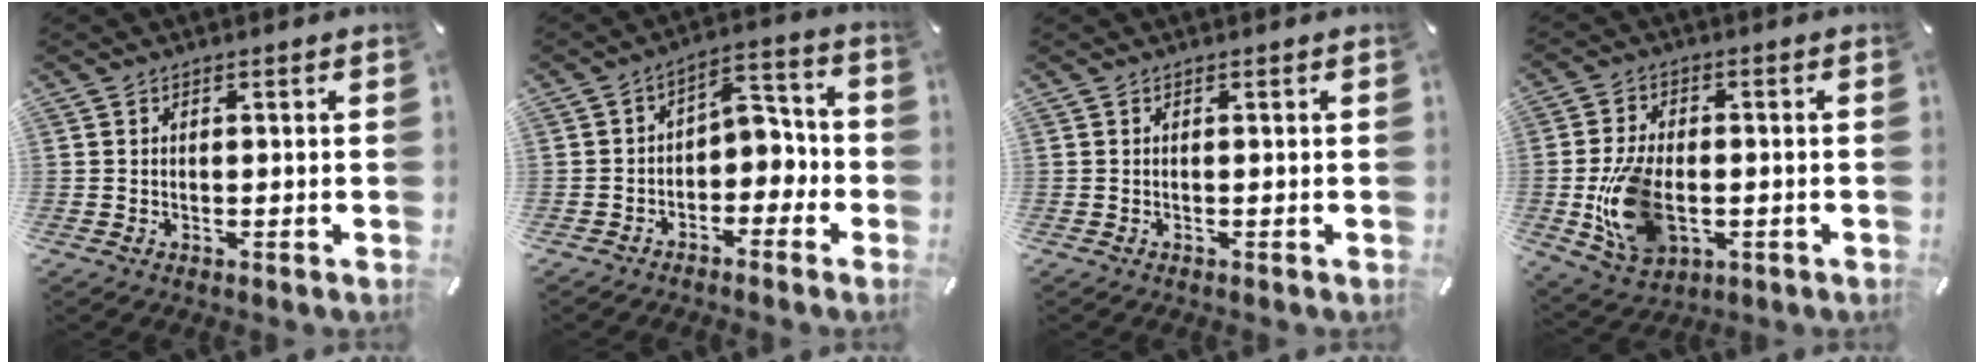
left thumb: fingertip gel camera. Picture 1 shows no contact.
{"total": 7.2, "force": [-1.1, 5.4, 4.6], "torque": [-0.053, 0.005, -0.025]}
{"total": 0.0}
{"total": 13.9, "force": [-2.7, 9.1, 10.2], "torque": [-0.218, -0.005, -0.042]}